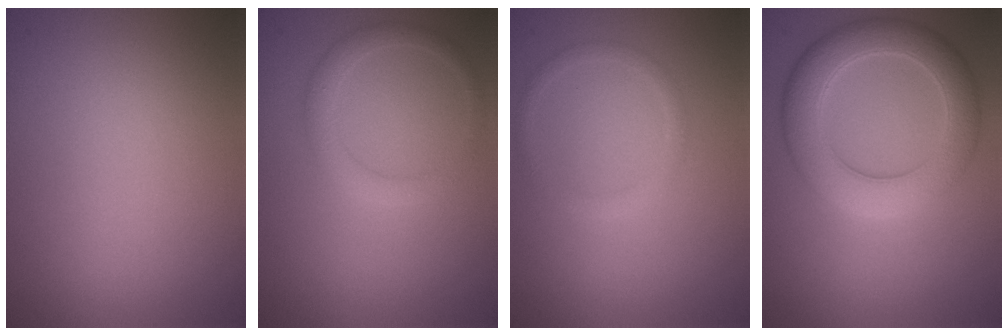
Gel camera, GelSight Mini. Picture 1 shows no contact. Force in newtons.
{"total": 2.0, "press": 2.0, "slide": 0.1}
{"total": 1.2, "press": 1.2, "slide": 0.0}
{"total": 6.1, "press": 6.0, "slide": 0.3}